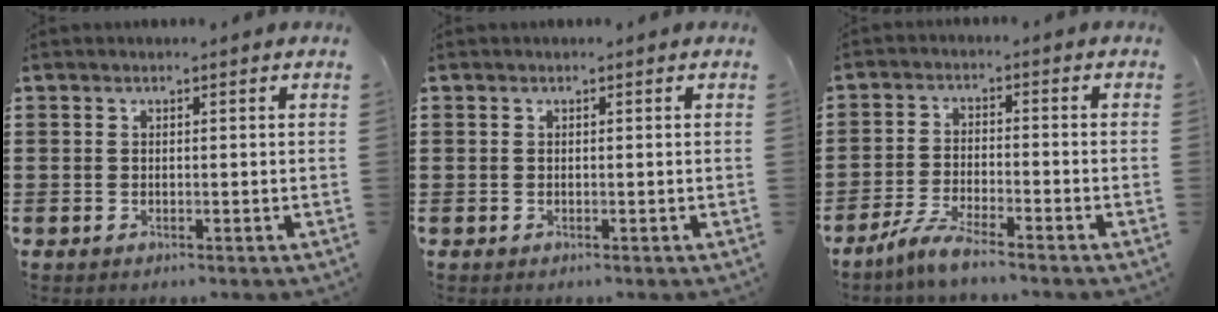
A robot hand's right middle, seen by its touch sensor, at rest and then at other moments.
{"total": 0.0}
{"total": 4.9, "force": [-4.3, 0.2, 2.3], "torque": [-0.059, -0.008, -0.086]}